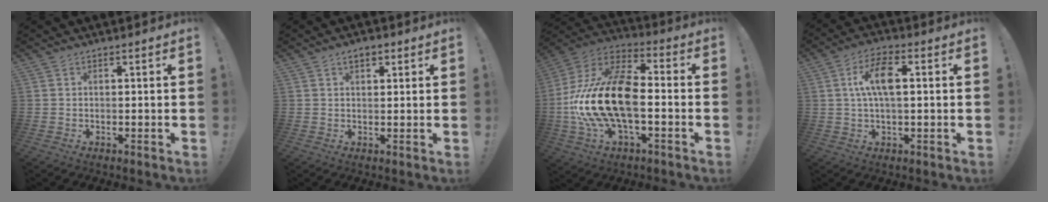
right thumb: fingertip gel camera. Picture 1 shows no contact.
{"total": 3.2, "force": [1.6, 1.8, 2.1], "torque": [-0.035, 0.003, 0.027]}
{"total": 22.2, "force": [-3.3, 11.3, 18.8], "torque": [-0.372, 0.026, -0.049]}
{"total": 10.0, "force": [1.8, 4.2, 8.9], "torque": [-0.155, 0.007, 0.030]}